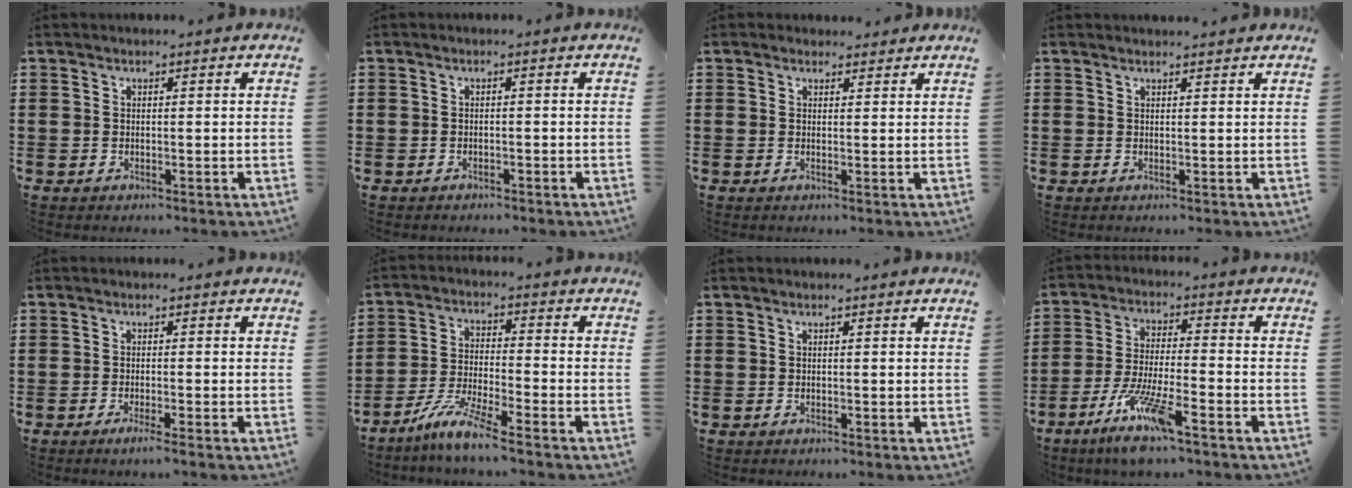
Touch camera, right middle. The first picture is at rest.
{"total": 0.9, "force": [-0.8, 0.5, -0.1], "torque": [0.001, 0.003, -0.019]}
{"total": 1.4, "force": [1.4, 0.4, 0.0], "torque": [0.004, 0.001, 0.025]}
{"total": 1.2, "force": [1.2, -0.3, 0.1], "torque": [-0.003, -0.003, 0.022]}
{"total": 1.6, "force": [-1.1, -0.1, 1.1], "torque": [-0.018, -0.003, -0.020]}
{"total": 7.1, "force": [-5.8, 0.0, 4.0], "torque": [-0.089, -0.015, -0.114]}
{"total": 0.0}
{"total": 8.5, "force": [-5.9, 0.6, 6.1], "torque": [-0.126, -0.011, -0.112]}